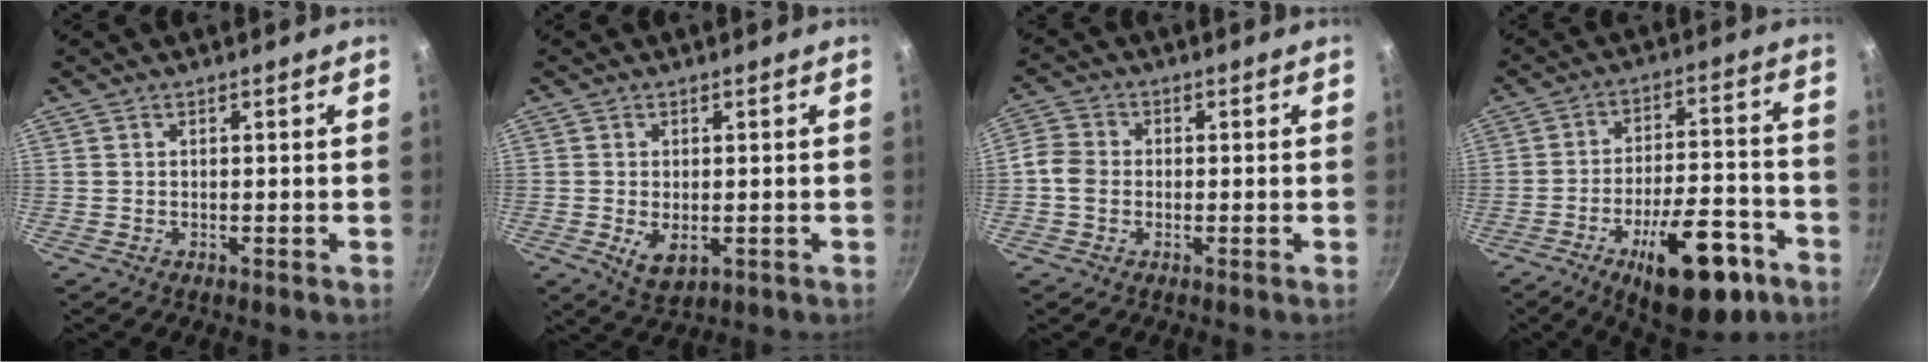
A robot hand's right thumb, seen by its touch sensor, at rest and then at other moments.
{"total": 4.6, "force": [-0.8, 2.9, 3.5], "torque": [-0.056, -0.014, -0.004]}
{"total": 4.2, "force": [-0.8, 3.6, 2.2], "torque": [-0.038, 0.010, -0.030]}
{"total": 18.1, "force": [-9.3, 7.5, 13.6], "torque": [-0.167, 0.056, -0.124]}